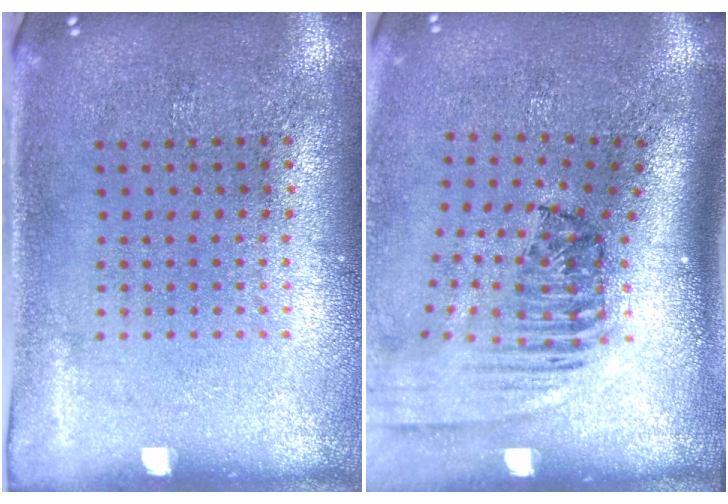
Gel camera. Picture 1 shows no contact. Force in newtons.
{"total": 2.4, "press": 1.7, "slide": 1.7}